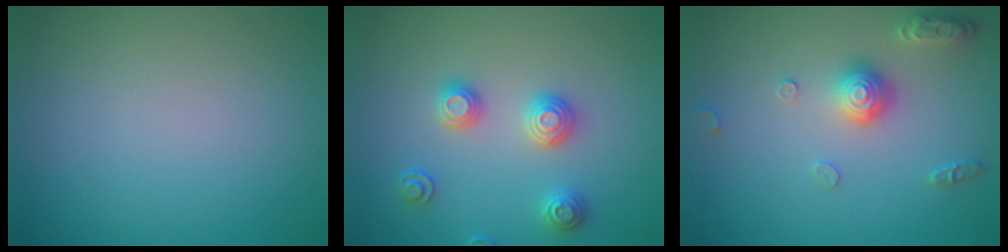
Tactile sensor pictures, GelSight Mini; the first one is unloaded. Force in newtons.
{"total": 2.8, "press": 2.8, "slide": 0.2}
{"total": 3.0, "press": 2.9, "slide": 0.7}